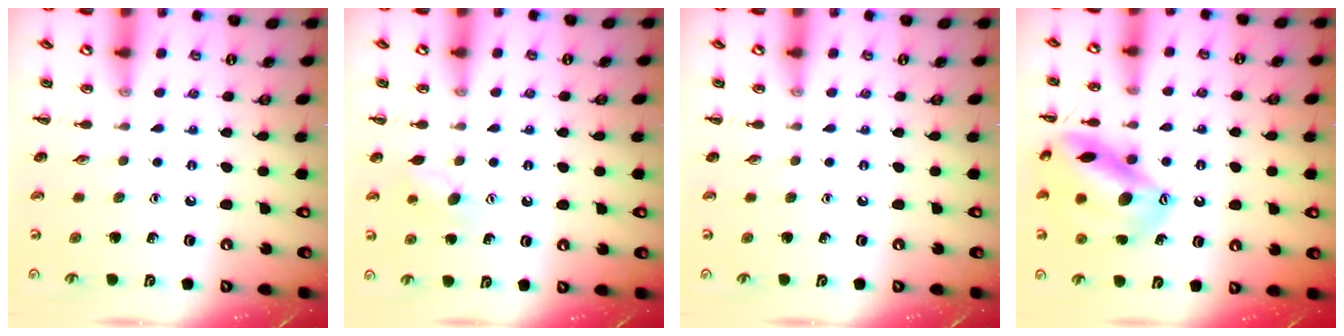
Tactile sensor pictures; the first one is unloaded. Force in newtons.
{"total": 7.1, "press": 6.9, "slide": 1.6}
{"total": 0.0}
{"total": 16.8, "press": 16.8, "slide": 1.7}